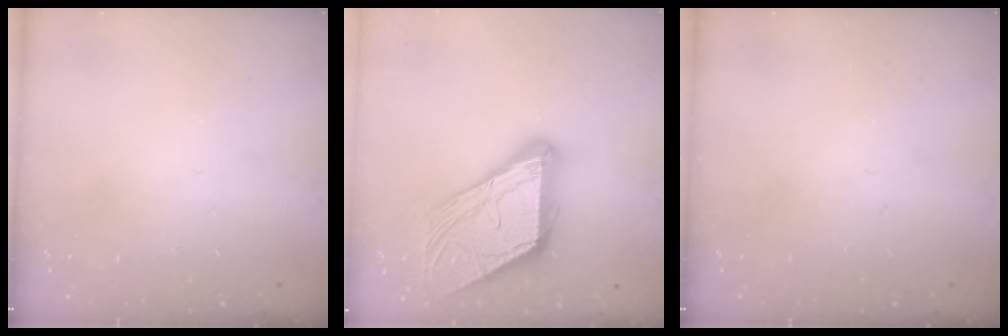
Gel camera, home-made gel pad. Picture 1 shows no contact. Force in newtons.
{"total": 17.8, "press": 17.7, "slide": 1.8}
{"total": 0.0}